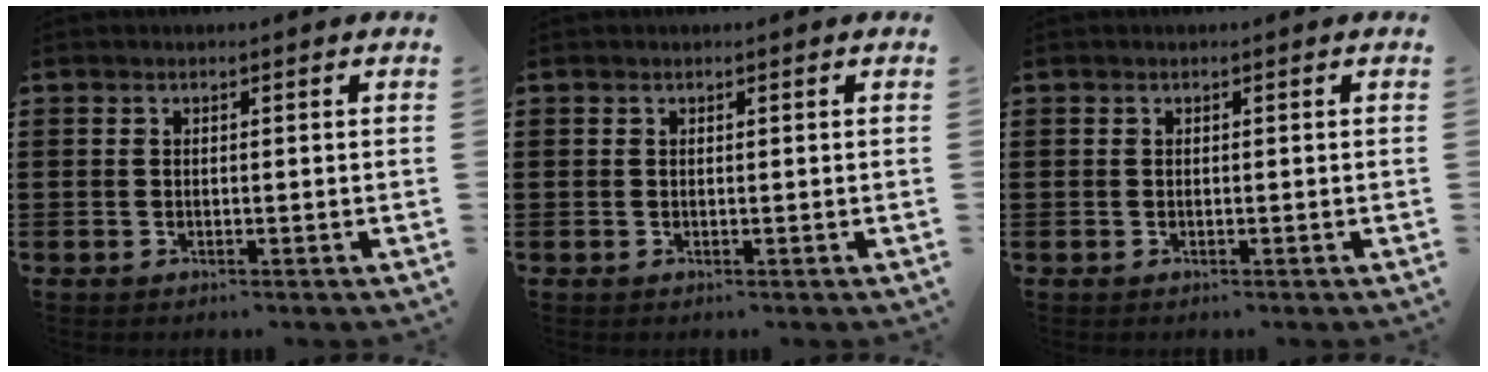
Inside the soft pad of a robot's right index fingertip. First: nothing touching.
{"total": 0.0}
{"total": 0.0}